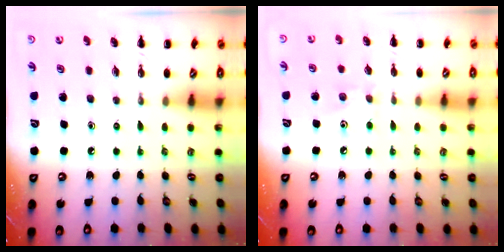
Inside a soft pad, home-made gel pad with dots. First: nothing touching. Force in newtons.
{"total": 5.6, "press": 5.5, "slide": 1.3}